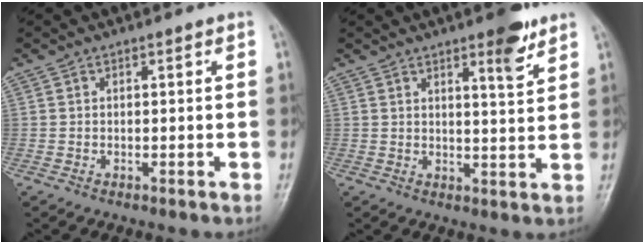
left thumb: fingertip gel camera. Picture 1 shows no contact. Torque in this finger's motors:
{"motor_torque": [2.90, 2.11, 0.37, -0.56, 0.10]}